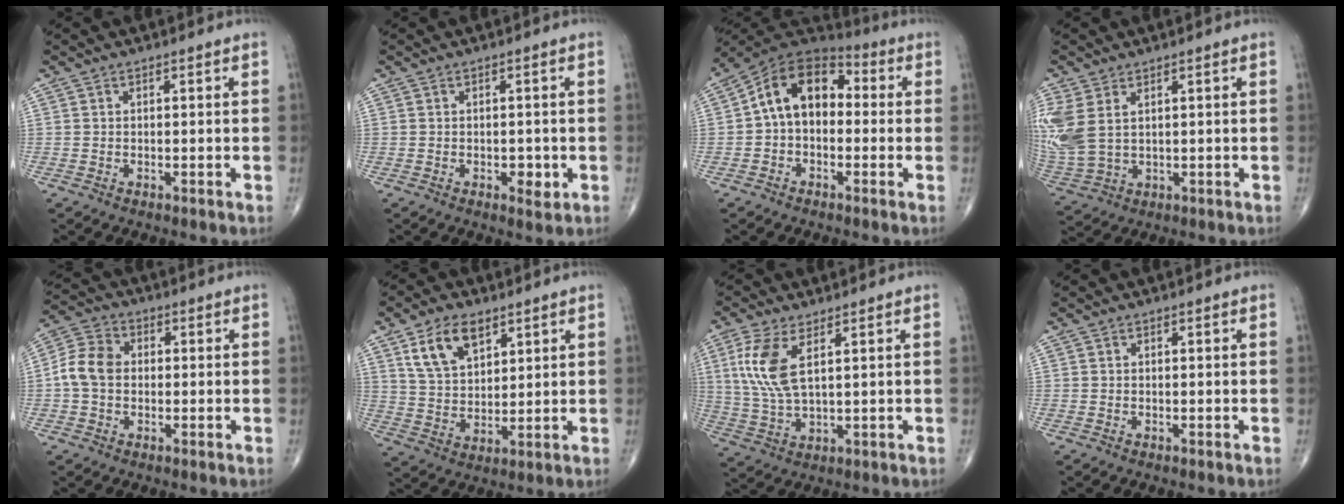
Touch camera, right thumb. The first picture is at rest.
{"total": 2.5, "force": [-0.7, 1.4, 1.9], "torque": [-0.017, 0.000, -0.006]}
{"total": 12.9, "force": [0.3, 8.9, 9.3], "torque": [-0.125, 0.042, -0.013]}
{"total": 10.9, "force": [3.0, 6.7, 8.0], "torque": [-0.213, -0.005, 0.077]}
{"total": 7.3, "force": [-0.2, 5.6, 4.6], "torque": [-0.087, 0.022, -0.014]}
{"total": 10.3, "force": [5.6, 5.9, 6.3], "torque": [-0.100, -0.023, 0.111]}
{"total": 9.9, "force": [3.4, 4.0, 8.4], "torque": [-0.193, -0.008, 0.075]}
{"total": 0.0}